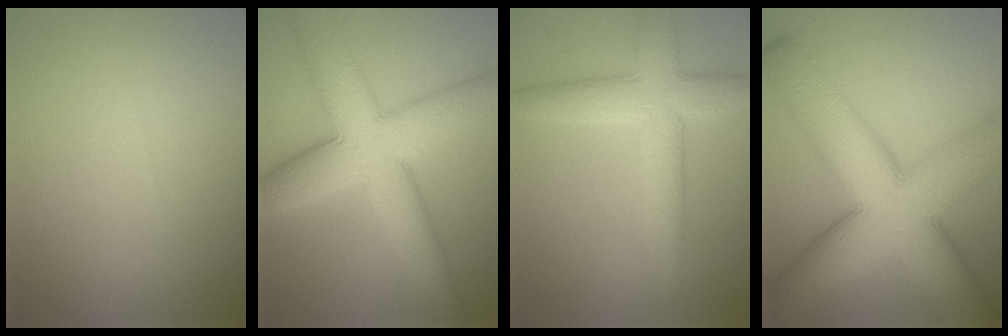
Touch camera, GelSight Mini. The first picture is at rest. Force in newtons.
{"total": 9.9, "press": 9.9, "slide": 0.4}
{"total": 6.0, "press": 6.0, "slide": 0.4}
{"total": 14.1, "press": 14.1, "slide": 0.4}